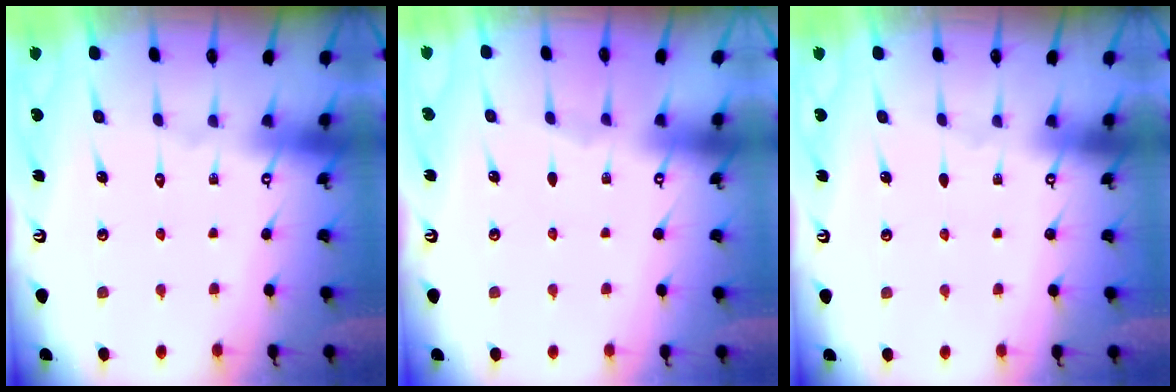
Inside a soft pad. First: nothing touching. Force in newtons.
{"total": 1.6, "press": 1.5, "slide": 0.3}
{"total": 0.0}